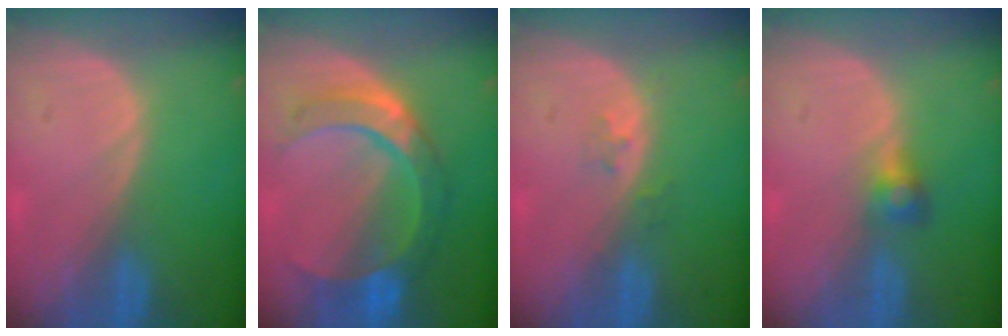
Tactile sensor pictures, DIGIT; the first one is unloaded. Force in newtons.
{"total": 8.5, "press": 8.5, "slide": 0.5}
{"total": 1.9, "press": 1.4, "slide": 1.2}
{"total": 2.6, "press": 2.5, "slide": 0.2}